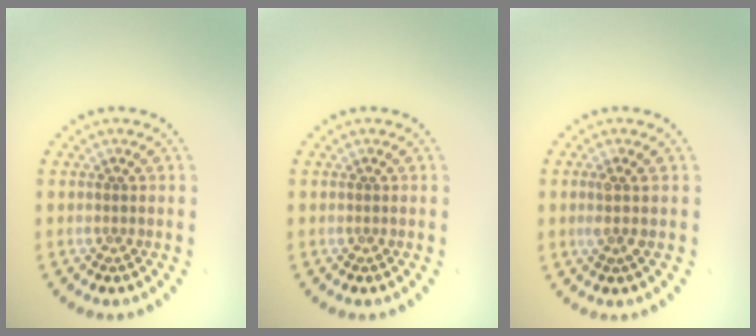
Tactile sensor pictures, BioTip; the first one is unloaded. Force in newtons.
{"total": 0.0}
{"total": 1.1, "press": 0.9, "slide": 0.6}